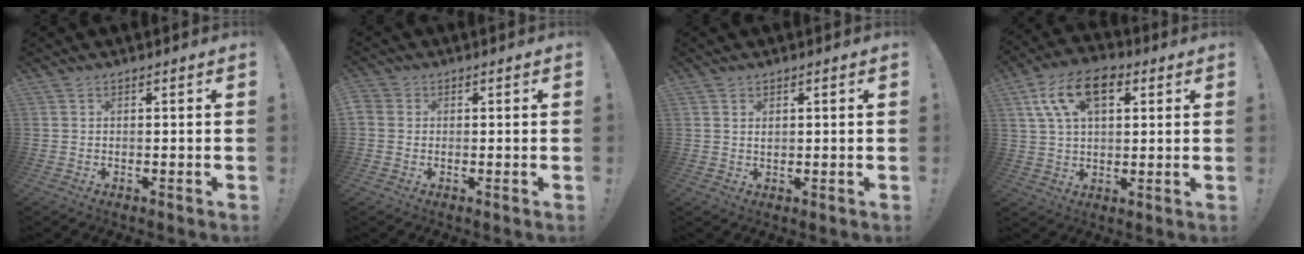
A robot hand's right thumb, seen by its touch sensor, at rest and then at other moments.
{"total": 2.9, "force": [0.2, 2.6, 1.2], "torque": [-0.028, 0.011, 0.008]}
{"total": 1.3, "force": [0.9, 0.8, 0.2], "torque": [0.011, -0.005, 0.014]}
{"total": 14.8, "force": [6.1, 8.7, 10.3], "torque": [-0.185, -0.003, 0.113]}